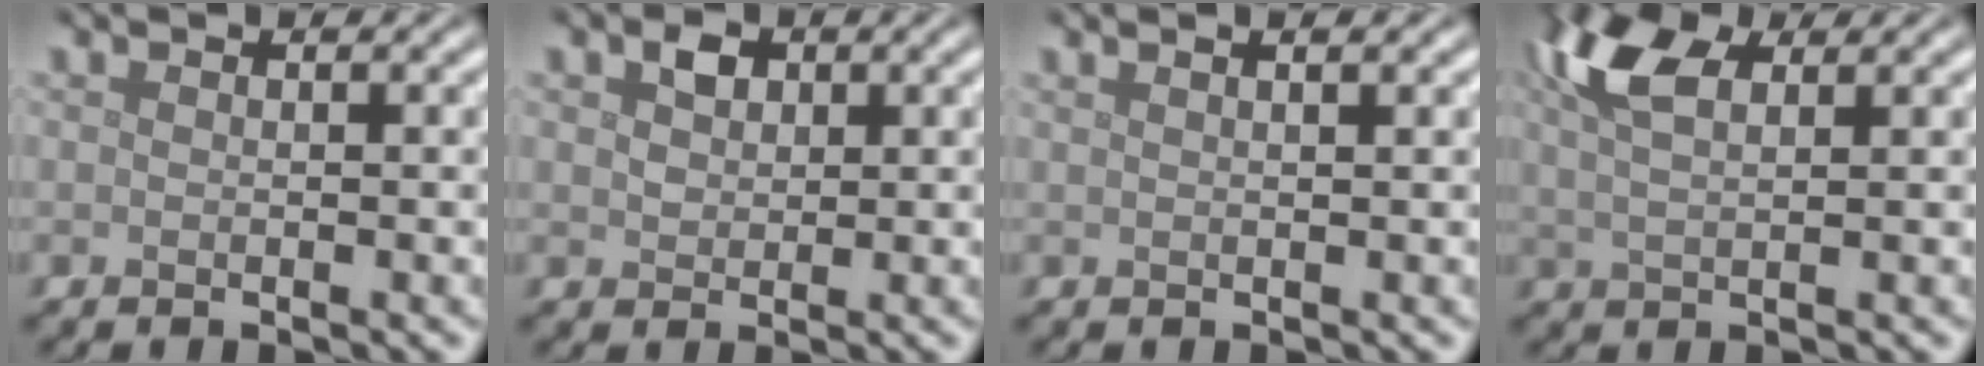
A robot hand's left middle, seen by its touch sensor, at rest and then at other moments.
{"total": 1.9, "force": [0.9, 1.3, 1.0], "torque": [-0.019, 0.004, 0.014]}
{"total": 4.0, "force": [2.3, 1.9, 2.7], "torque": [-0.010, 0.029, -0.003]}
{"total": 5.9, "force": [3.1, 2.4, 4.4], "torque": [-0.093, 0.024, 0.048]}